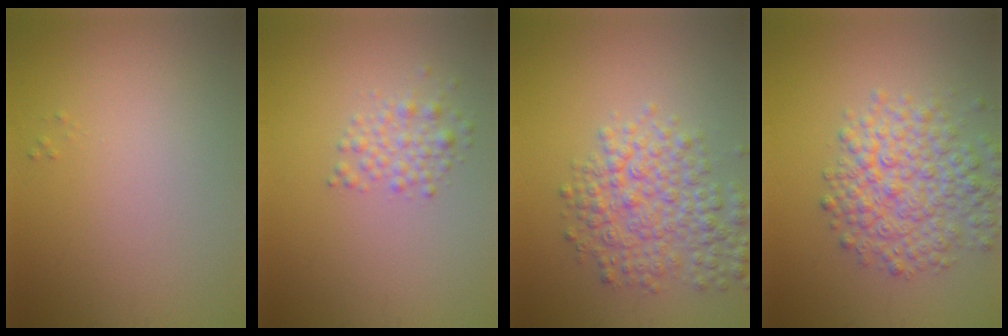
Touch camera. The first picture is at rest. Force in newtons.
{"total": 2.1, "press": 2.1, "slide": 0.0}
{"total": 5.4, "press": 5.4, "slide": 0.2}
{"total": 6.3, "press": 6.3, "slide": 0.3}